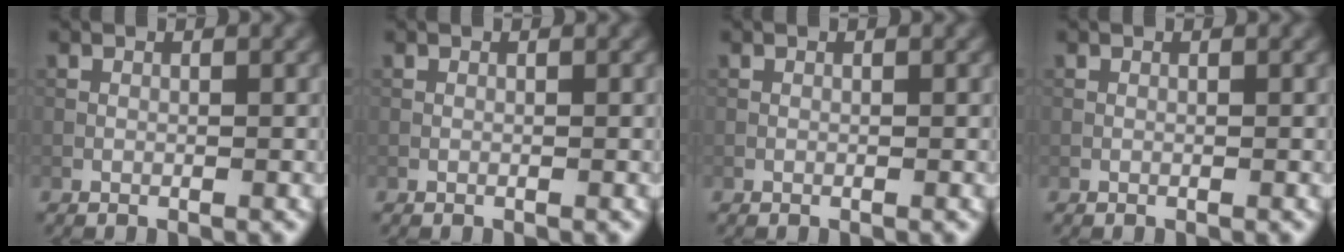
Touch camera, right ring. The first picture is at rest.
{"total": 0.0}
{"total": 0.0}
{"total": 0.0}